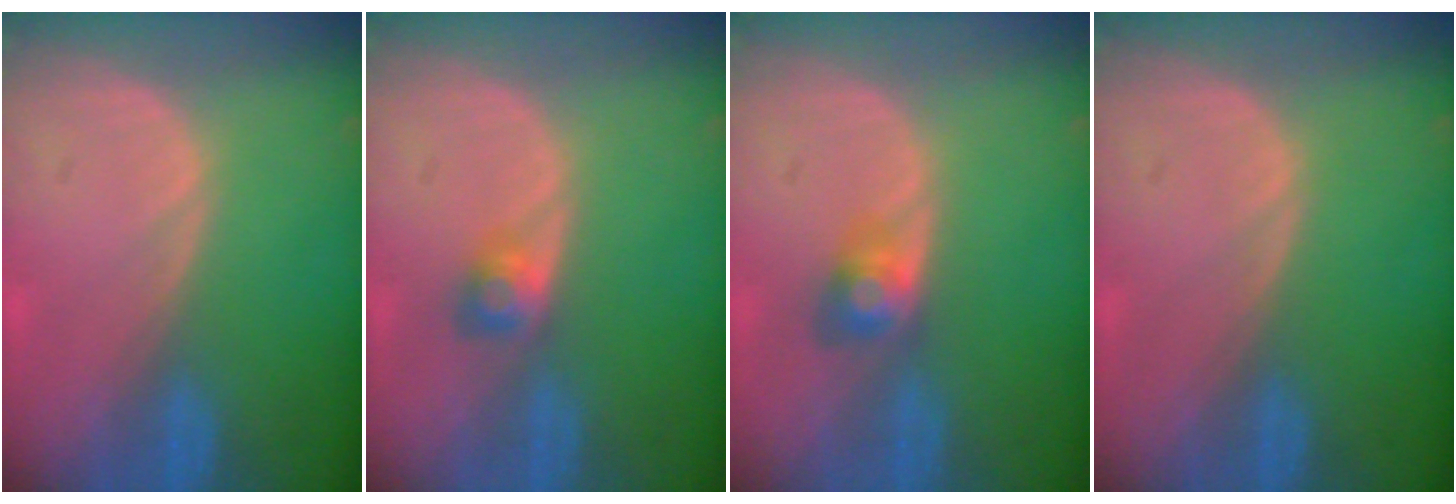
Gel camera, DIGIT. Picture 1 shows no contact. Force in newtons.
{"total": 2.5, "press": 2.4, "slide": 0.7}
{"total": 2.9, "press": 2.9, "slide": 0.0}
{"total": 0.0}